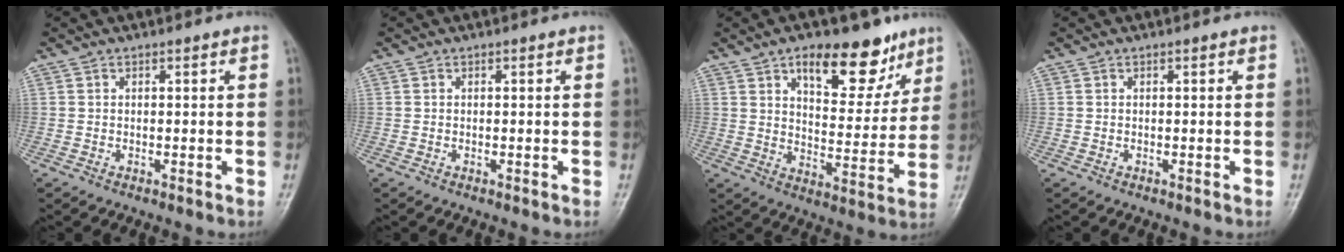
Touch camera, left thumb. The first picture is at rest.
{"total": 0.0}
{"total": 15.2, "force": [9.3, 7.2, 9.5], "torque": [-0.083, -0.052, 0.139]}
{"total": 0.0}